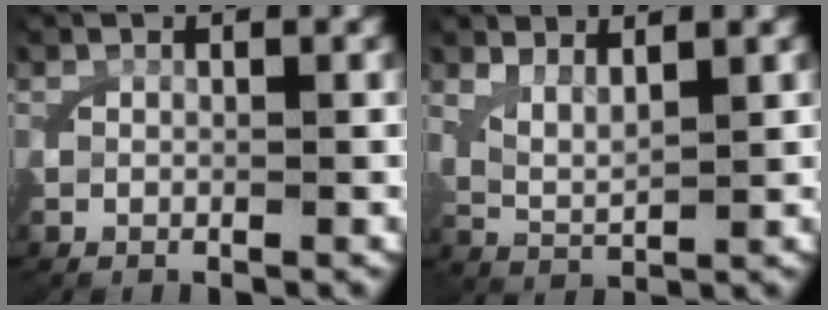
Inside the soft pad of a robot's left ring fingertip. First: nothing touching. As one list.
[{"total": 3.9, "force": [1.8, 2.4, 2.4], "torque": [-0.055, -0.008, 0.029]}]